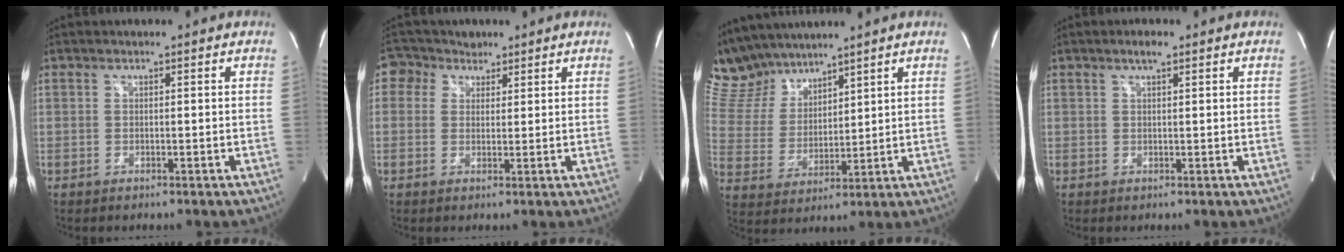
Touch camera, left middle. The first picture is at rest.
{"total": 4.3, "force": [2.4, 3.5, 0.2], "torque": [-0.006, 0.021, 0.042]}
{"total": 10.2, "force": [9.3, 3.5, 2.1], "torque": [-0.066, 0.019, 0.198]}
{"total": 1.9, "force": [1.3, 0.3, 1.3], "torque": [-0.029, 0.003, 0.022]}